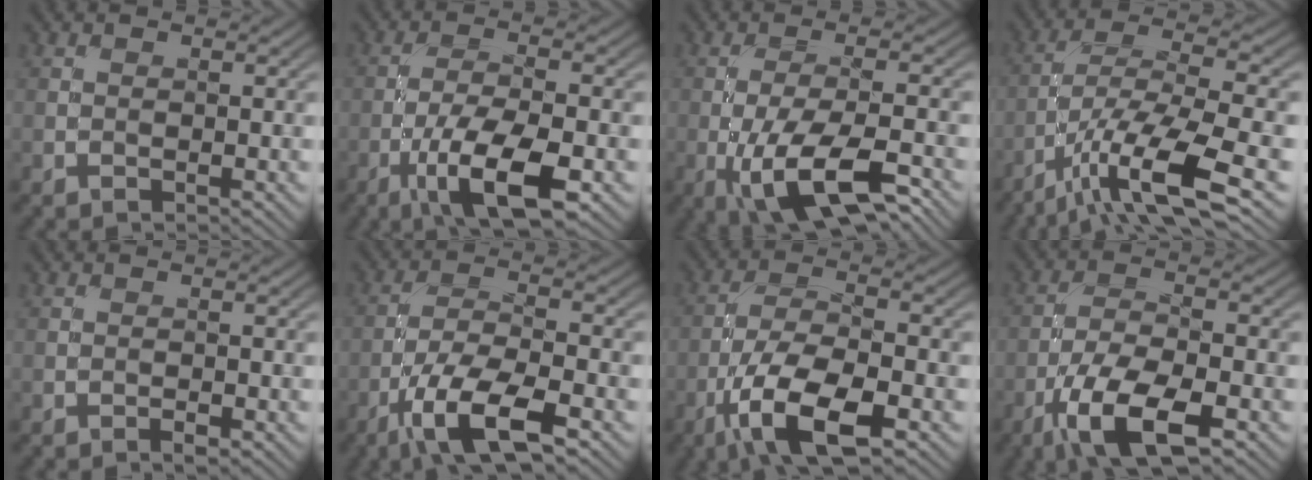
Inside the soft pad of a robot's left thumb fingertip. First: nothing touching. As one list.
[{"total": 10.1, "force": [-4.8, 3.2, 8.3], "torque": [-0.151, -0.002, -0.092]}, {"total": 11.1, "force": [-4.9, 3.5, 9.3], "torque": [-0.171, -0.006, -0.086]}, {"total": 12.2, "force": [-6.6, 3.2, 9.8], "torque": [-0.189, -0.006, -0.123]}, {"total": 0.9, "force": [-0.5, 0.3, 0.7], "torque": [-0.009, 0.001, -0.010]}, {"total": 10.0, "force": [-5.6, 2.9, 7.8], "torque": [-0.145, -0.002, -0.114]}, {"total": 10.9, "force": [-5.4, 3.9, 8.6], "torque": [-0.169, -0.008, -0.111]}, {"total": 10.2, "force": [-5.5, 3.5, 7.8], "torque": [-0.153, -0.006, -0.112]}]